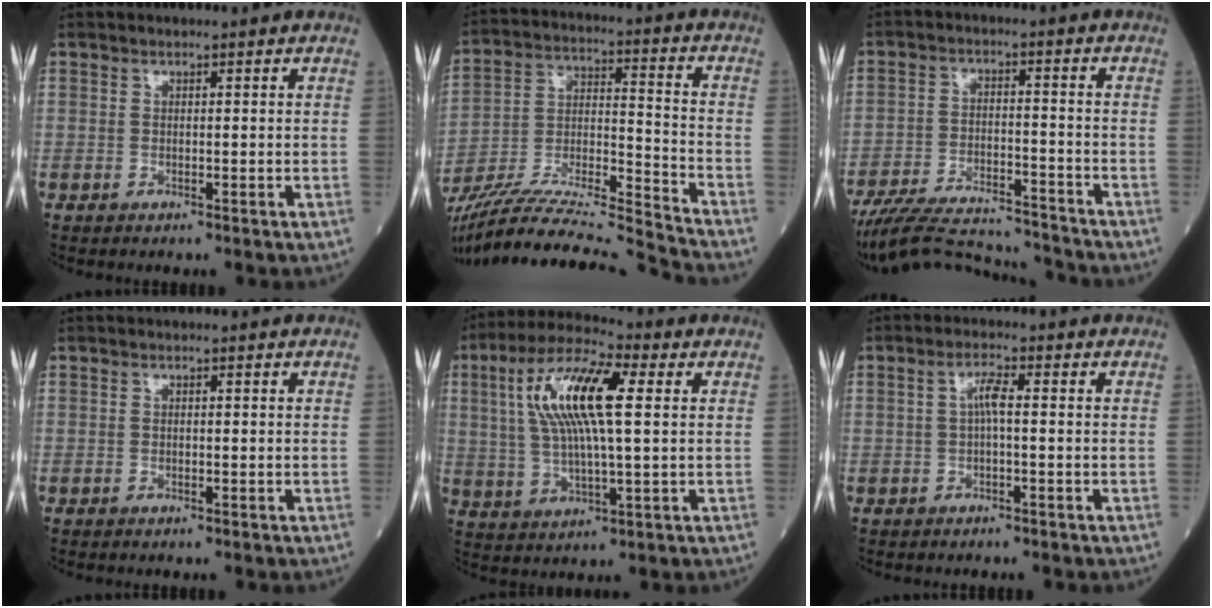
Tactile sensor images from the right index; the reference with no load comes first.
{"total": 23.1, "force": [-21.7, -1.7, 7.7], "torque": [-0.170, -0.024, -0.365]}
{"total": 14.6, "force": [-14.1, 1.7, 3.4], "torque": [-0.060, 0.007, -0.222]}
{"total": 0.0}
{"total": 13.9, "force": [3.3, 2.9, 13.1], "torque": [-0.266, 0.024, 0.056]}
{"total": 2.6, "force": [0.1, 0.4, 2.5], "torque": [-0.046, 0.006, 0.004]}